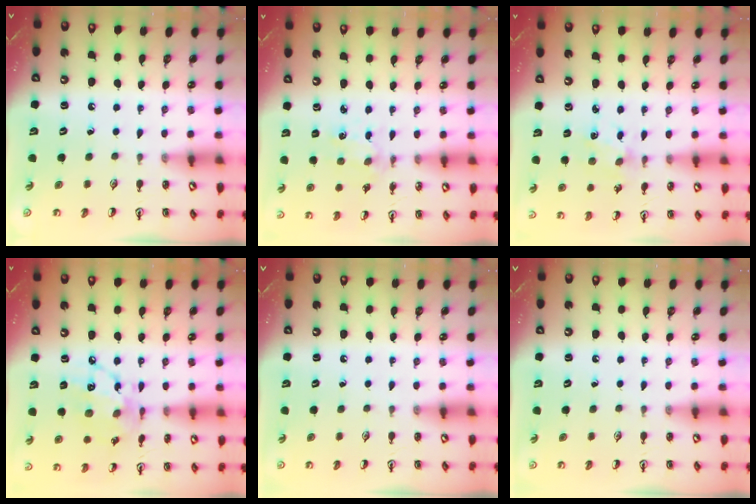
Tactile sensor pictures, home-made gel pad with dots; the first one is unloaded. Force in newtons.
{"total": 2.6, "press": 2.6, "slide": 0.4}
{"total": 2.4, "press": 2.4, "slide": 0.0}
{"total": 12.8, "press": 12.8, "slide": 0.8}
{"total": 0.0}
{"total": 0.0}